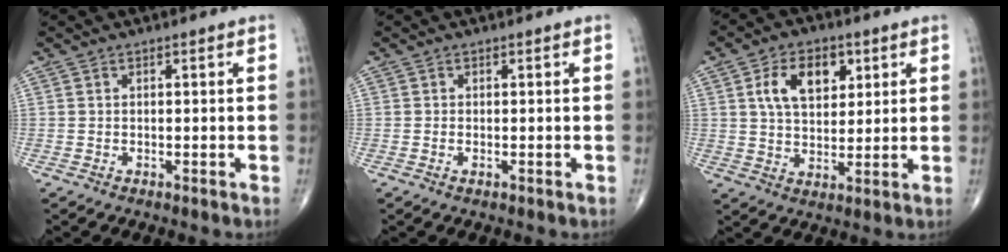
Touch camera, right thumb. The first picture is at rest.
{"total": 0.5, "force": [-0.2, 0.2, 0.5], "torque": [-0.007, 0.000, -0.004]}
{"total": 10.2, "force": [3.6, 6.3, 7.2], "torque": [-0.094, -0.008, 0.063]}